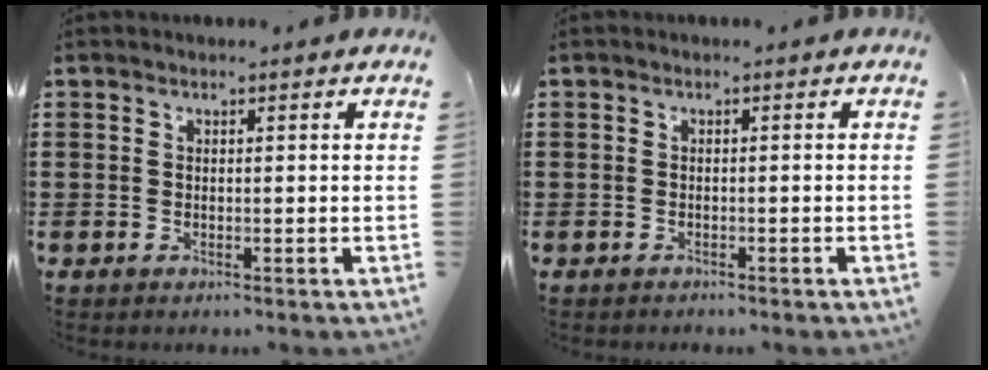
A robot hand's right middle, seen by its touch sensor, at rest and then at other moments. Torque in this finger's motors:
{"motor_torque": [-0.54, 0.73, -0.52, -0.21]}